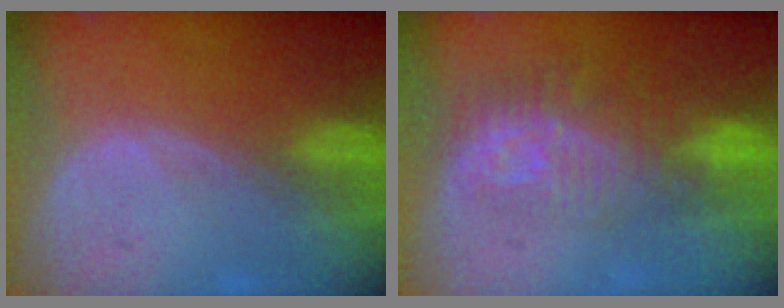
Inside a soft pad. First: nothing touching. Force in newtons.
{"total": 9.6, "press": 8.6, "slide": 4.4}